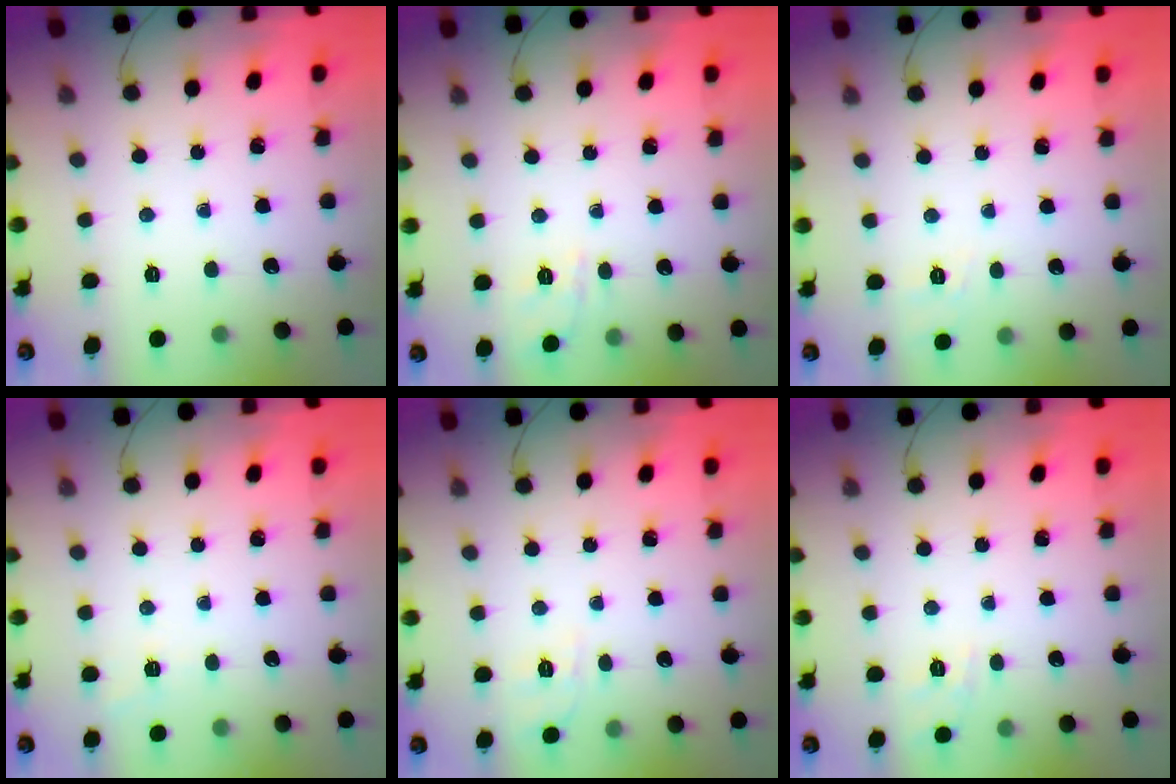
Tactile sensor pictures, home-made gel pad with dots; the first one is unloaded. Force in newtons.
{"total": 1.9, "press": 0.3, "slide": 1.8}
{"total": 7.0, "press": 6.7, "slide": 2.1}
{"total": 1.8, "press": 1.1, "slide": 1.4}
{"total": 5.8, "press": 5.4, "slide": 2.2}
{"total": 9.0, "press": 8.9, "slide": 1.6}